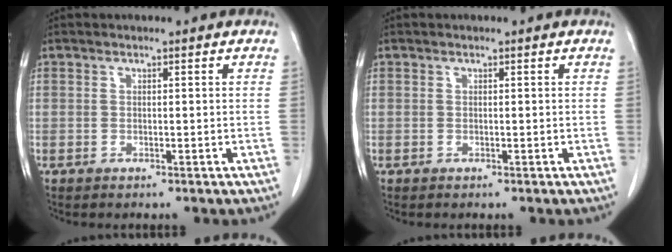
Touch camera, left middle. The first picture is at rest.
{"total": 0.0}